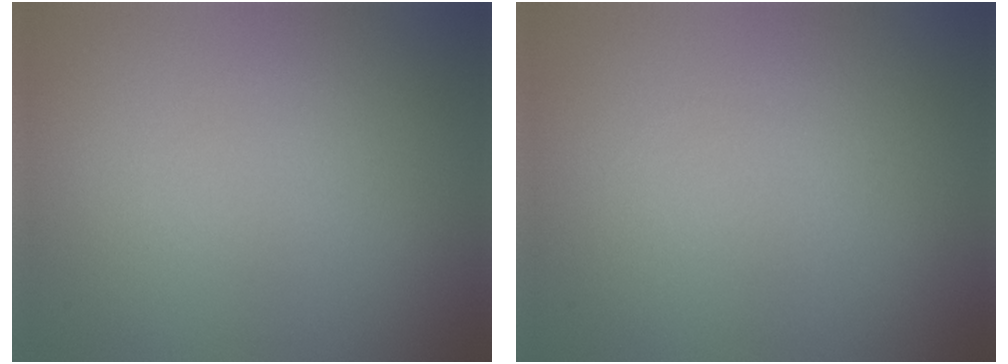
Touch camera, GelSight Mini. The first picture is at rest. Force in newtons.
{"total": 0.0}